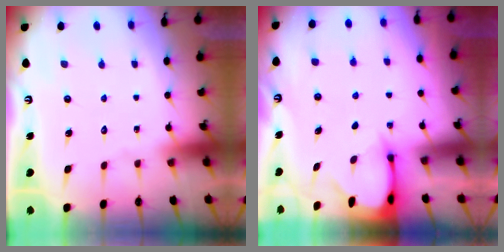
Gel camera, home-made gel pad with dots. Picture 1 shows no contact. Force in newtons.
{"total": 2.4, "press": 2.3, "slide": 0.3}